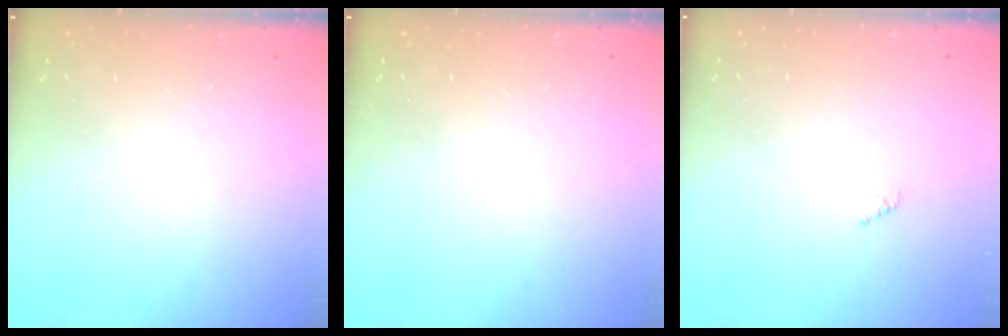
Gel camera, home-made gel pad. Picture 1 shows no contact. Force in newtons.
{"total": 0.0}
{"total": 0.7, "press": 0.7, "slide": 0.3}